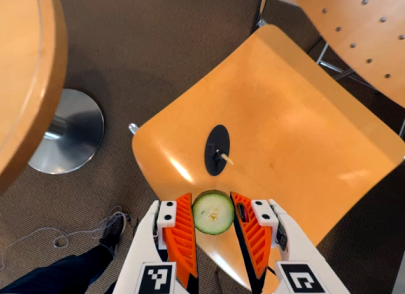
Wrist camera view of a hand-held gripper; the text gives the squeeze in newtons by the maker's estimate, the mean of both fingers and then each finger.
{"total": 9.7, "left": 9.8, "right": 9.6}